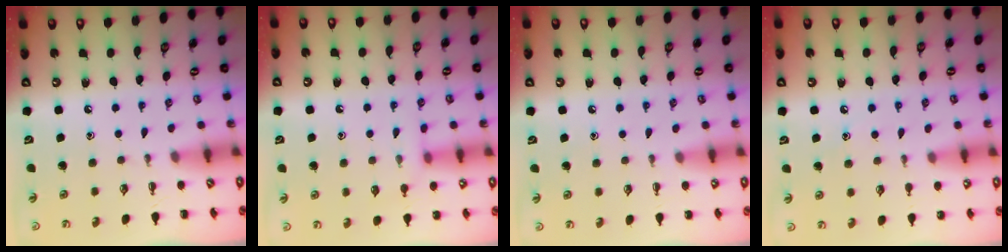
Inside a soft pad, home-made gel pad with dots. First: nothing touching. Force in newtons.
{"total": 6.3, "press": 6.0, "slide": 1.8}
{"total": 5.6, "press": 5.3, "slide": 1.8}
{"total": 6.1, "press": 5.8, "slide": 1.7}